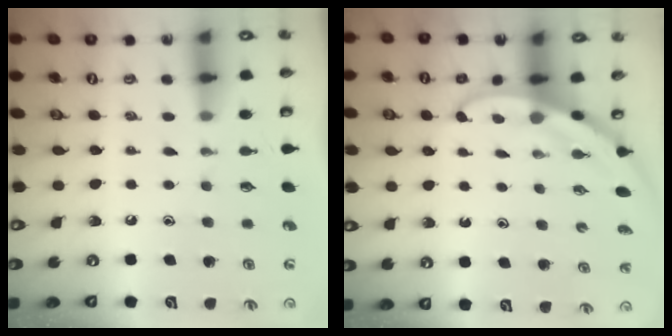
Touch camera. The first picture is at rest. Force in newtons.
{"total": 3.4, "press": 3.4, "slide": 0.2}